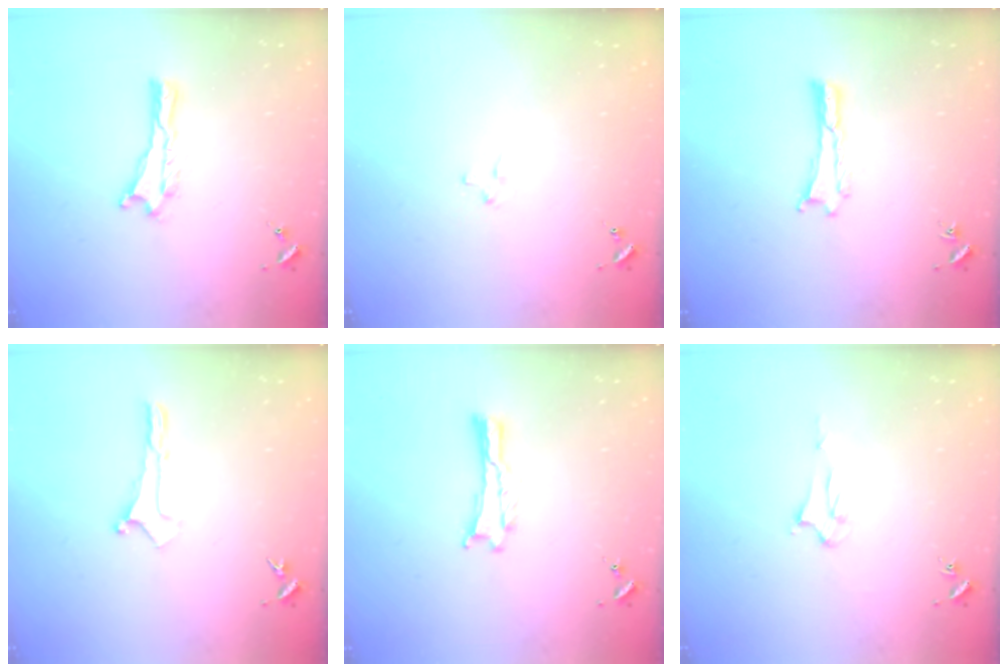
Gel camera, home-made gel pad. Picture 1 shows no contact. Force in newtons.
{"total": 2.0, "press": 2.0, "slide": 0.2}
{"total": 0.0}
{"total": 0.0}
{"total": 0.0}
{"total": 1.9, "press": 1.9, "slide": 0.1}